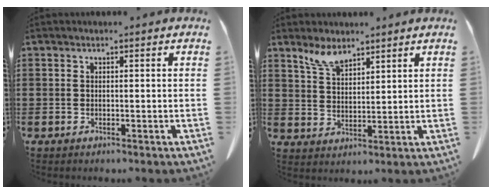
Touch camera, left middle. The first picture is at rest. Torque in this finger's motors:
{"motor_torque": [0.11, -0.08, -0.14, -0.04]}